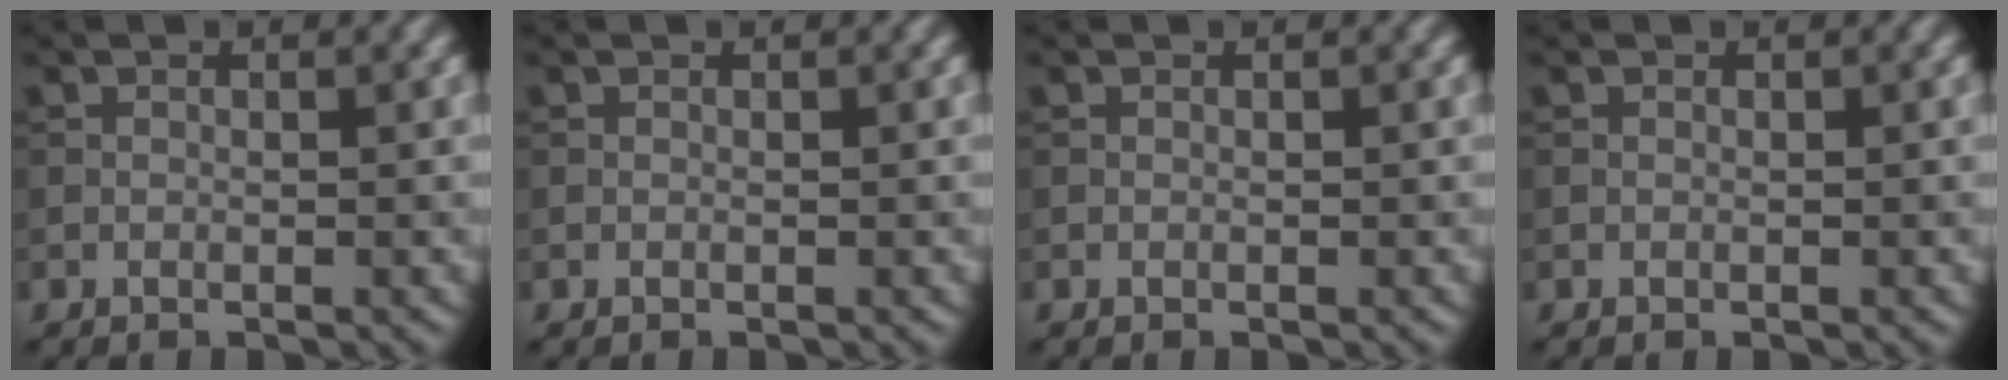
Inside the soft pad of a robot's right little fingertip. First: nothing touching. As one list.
[{"total": 0.0}, {"total": 0.0}, {"total": 0.0}]